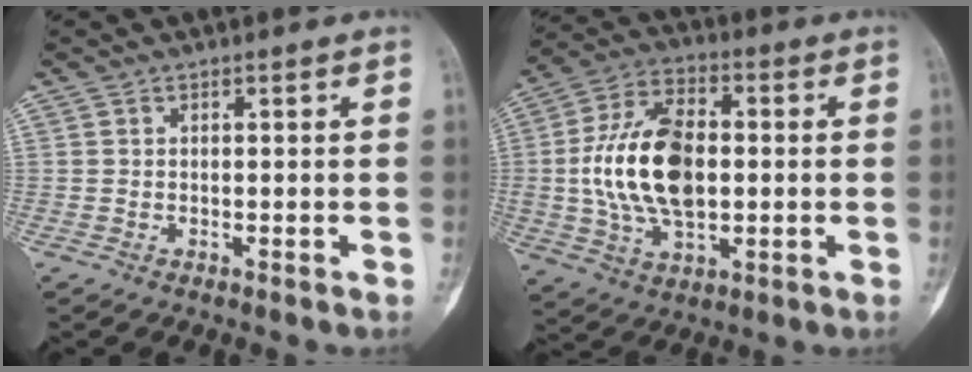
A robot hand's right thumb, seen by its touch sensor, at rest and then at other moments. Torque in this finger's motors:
{"motor_torque": [-0.15, 1.08, 1.11, -0.86, 0.54]}